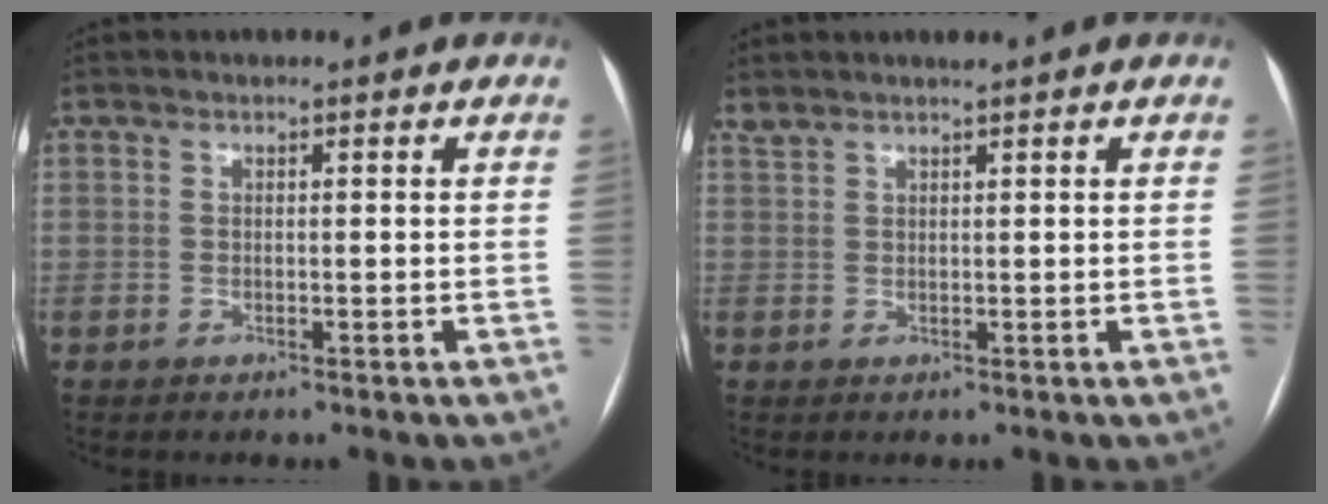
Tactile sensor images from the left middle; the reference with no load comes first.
{"total": 1.5, "force": [1.4, -0.1, 0.6], "torque": [-0.013, 0.011, 0.032]}